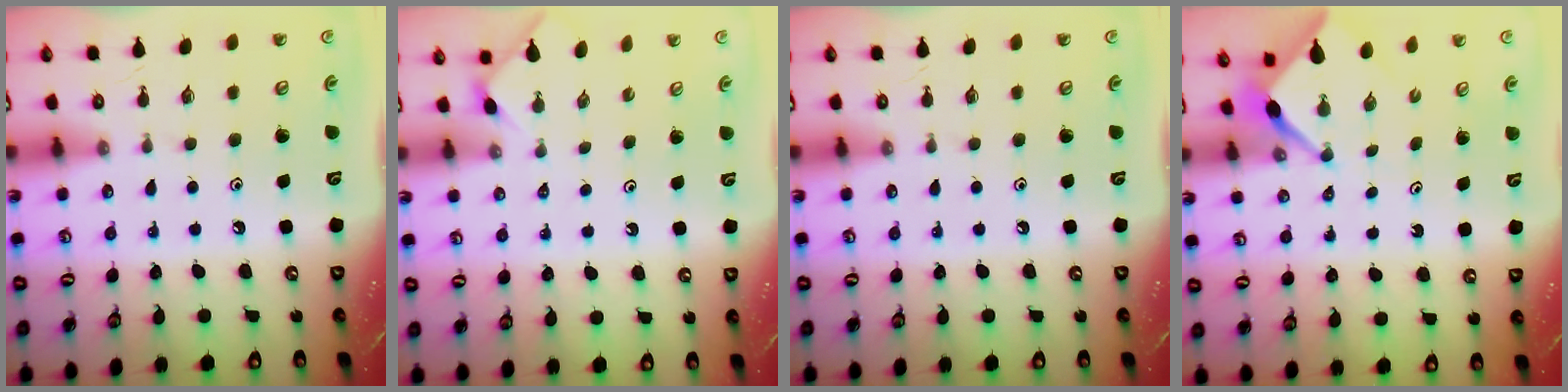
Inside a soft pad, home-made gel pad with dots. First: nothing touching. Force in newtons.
{"total": 0.0}
{"total": 0.0}
{"total": 2.6, "press": 2.6, "slide": 0.3}